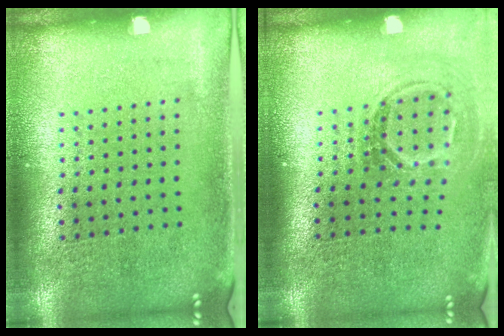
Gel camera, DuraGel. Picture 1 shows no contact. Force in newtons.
{"total": 1.7, "press": 1.2, "slide": 1.3}